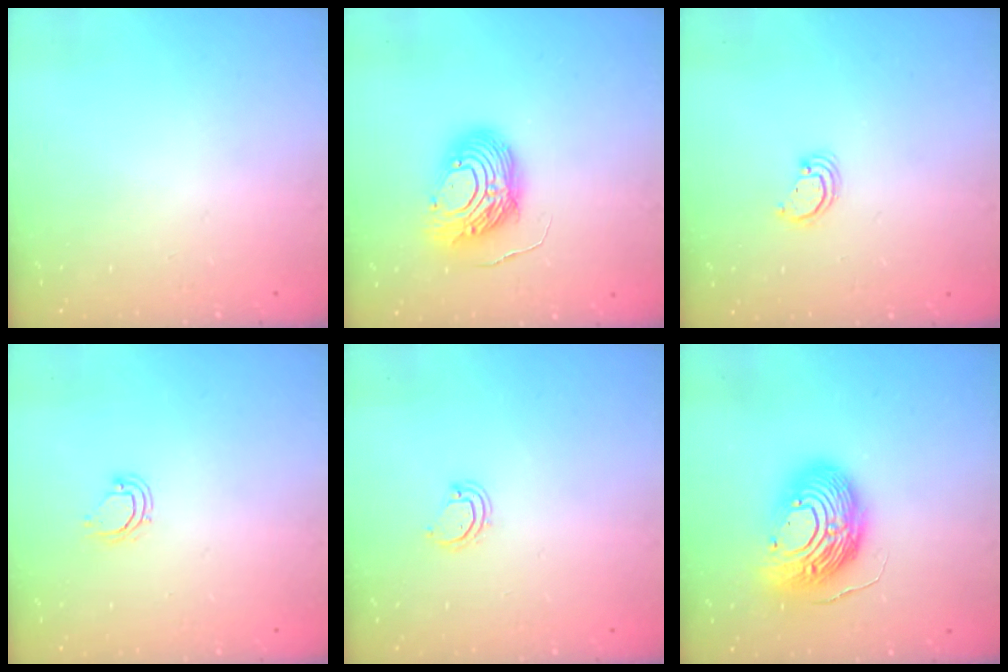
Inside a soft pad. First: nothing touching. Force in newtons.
{"total": 12.7, "press": 12.6, "slide": 1.3}
{"total": 2.8, "press": 2.8, "slide": 0.2}
{"total": 4.6, "press": 4.5, "slide": 0.3}
{"total": 3.7, "press": 3.7, "slide": 0.2}
{"total": 17.4, "press": 17.3, "slide": 1.8}